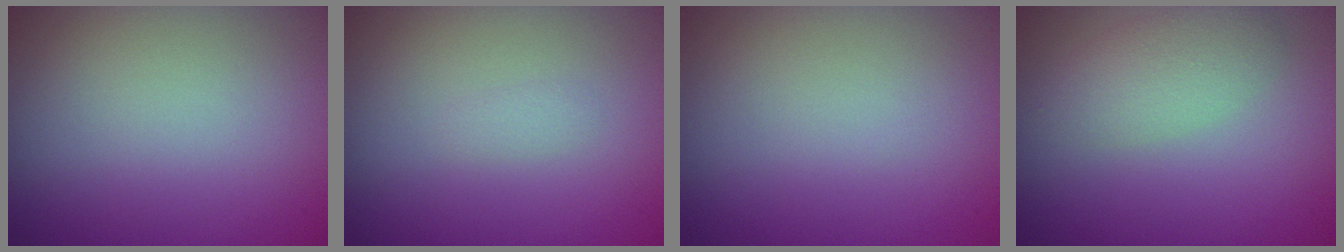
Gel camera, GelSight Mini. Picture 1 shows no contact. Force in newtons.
{"total": 0.5, "press": 0.5, "slide": 0.0}
{"total": 0.0}
{"total": 2.8, "press": 2.8, "slide": 0.1}